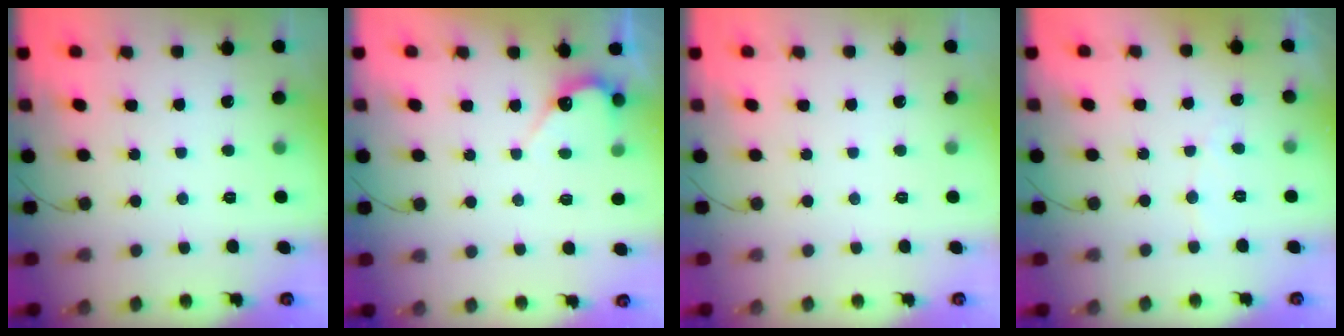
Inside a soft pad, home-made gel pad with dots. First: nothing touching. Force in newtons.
{"total": 4.5, "press": 4.4, "slide": 0.4}
{"total": 0.0}
{"total": 2.6, "press": 2.6, "slide": 0.1}